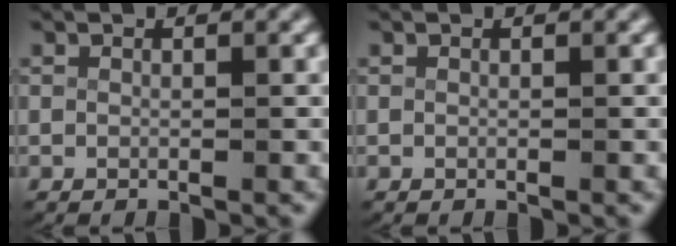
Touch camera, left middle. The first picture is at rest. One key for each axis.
{"total": 0.0}